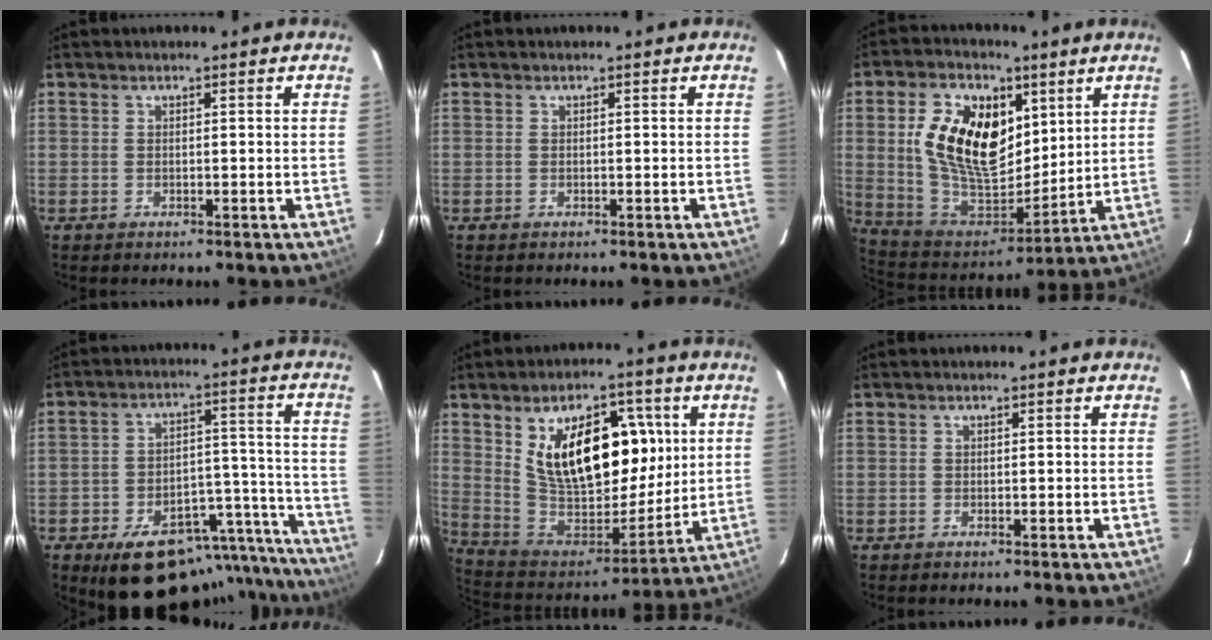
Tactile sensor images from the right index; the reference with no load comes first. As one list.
[{"total": 0.0}, {"total": 20.1, "force": [5.8, 12.1, 15.0], "torque": [-0.306, 0.009, 0.118]}, {"total": 24.6, "force": [-19.5, 10.0, 11.1], "torque": [-0.148, 0.045, -0.241]}, {"total": 21.7, "force": [6.8, 11.9, 16.8], "torque": [-0.297, 0.005, 0.137]}, {"total": 0.0}]